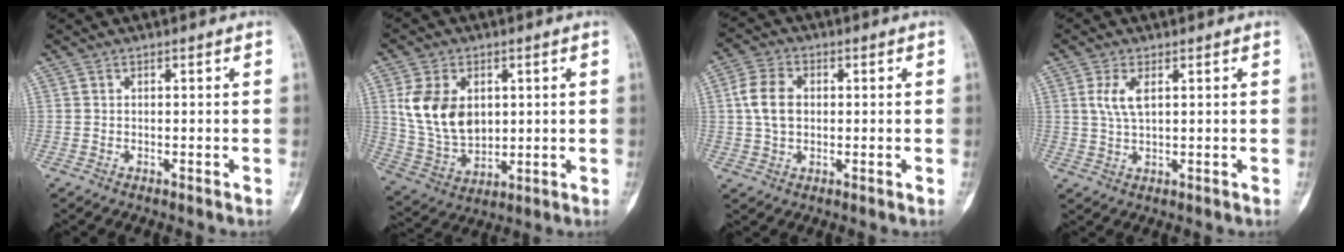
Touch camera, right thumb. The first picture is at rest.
{"total": 13.3, "force": [2.9, 9.3, 9.1], "torque": [-0.146, -0.014, 0.069]}
{"total": 7.2, "force": [0.8, 5.1, 5.0], "torque": [-0.088, 0.009, 0.011]}
{"total": 4.3, "force": [1.4, 1.8, 3.7], "torque": [-0.080, -0.001, 0.032]}